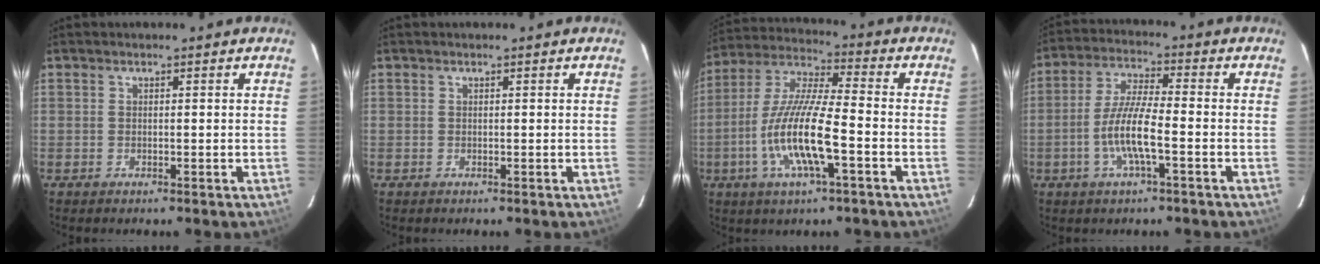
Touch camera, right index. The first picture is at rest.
{"total": 0.0}
{"total": 14.3, "force": [-4.7, 2.3, 13.4], "torque": [-0.273, -0.009, -0.094]}
{"total": 8.8, "force": [-3.0, 1.2, 8.2], "torque": [-0.169, -0.001, -0.059]}